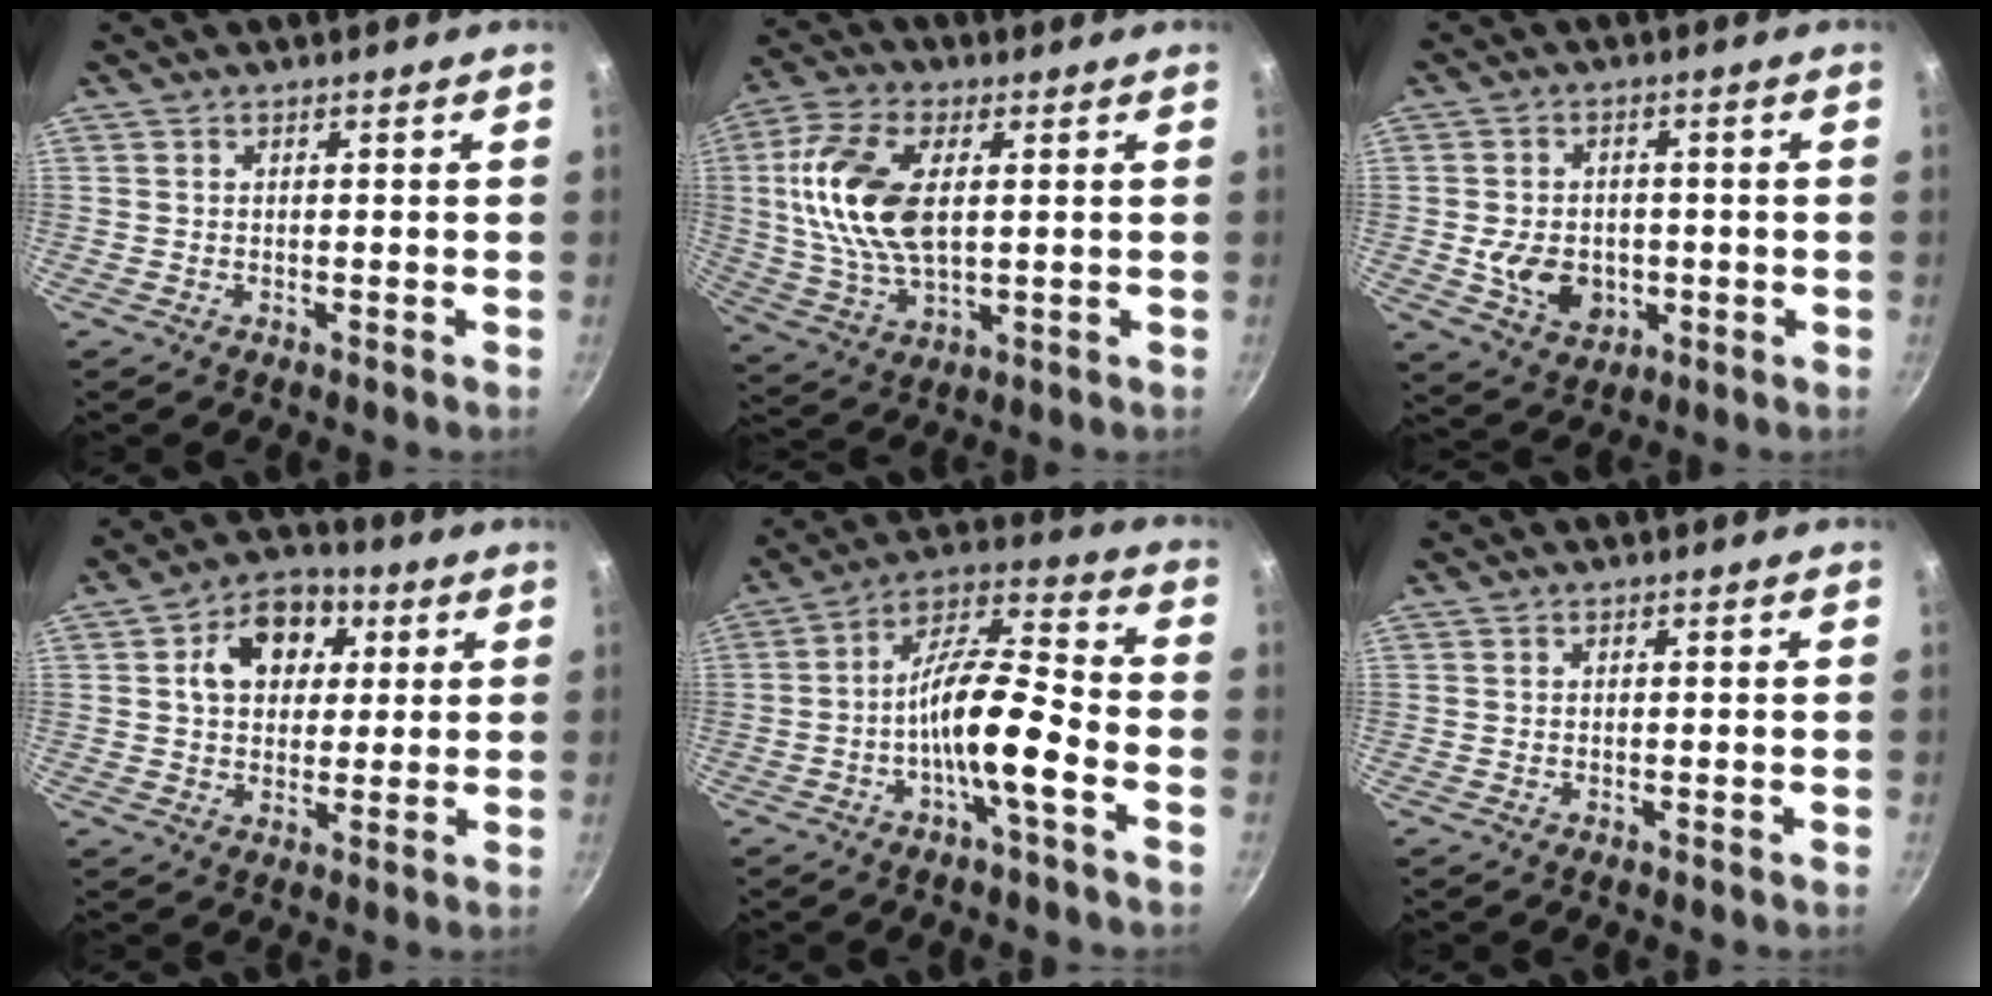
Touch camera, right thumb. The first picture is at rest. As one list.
[{"total": 16.3, "force": [2.7, 8.9, 13.4], "torque": [-0.258, 0.000, 0.049]}, {"total": 8.8, "force": [-1.4, 6.8, 5.4], "torque": [-0.074, 0.001, -0.013]}, {"total": 11.4, "force": [3.3, 8.6, 6.8], "torque": [-0.070, 0.006, 0.039]}, {"total": 13.3, "force": [-4.3, 3.0, 12.2], "torque": [-0.210, 0.048, -0.084]}, {"total": 0.0}]